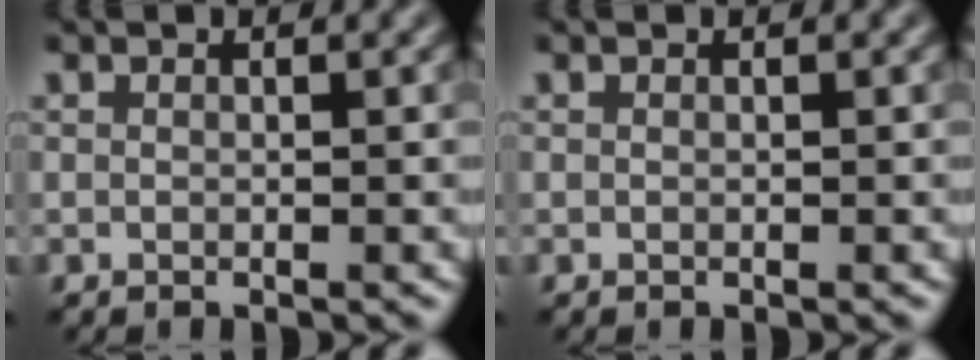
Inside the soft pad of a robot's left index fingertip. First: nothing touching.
{"total": 0.0}